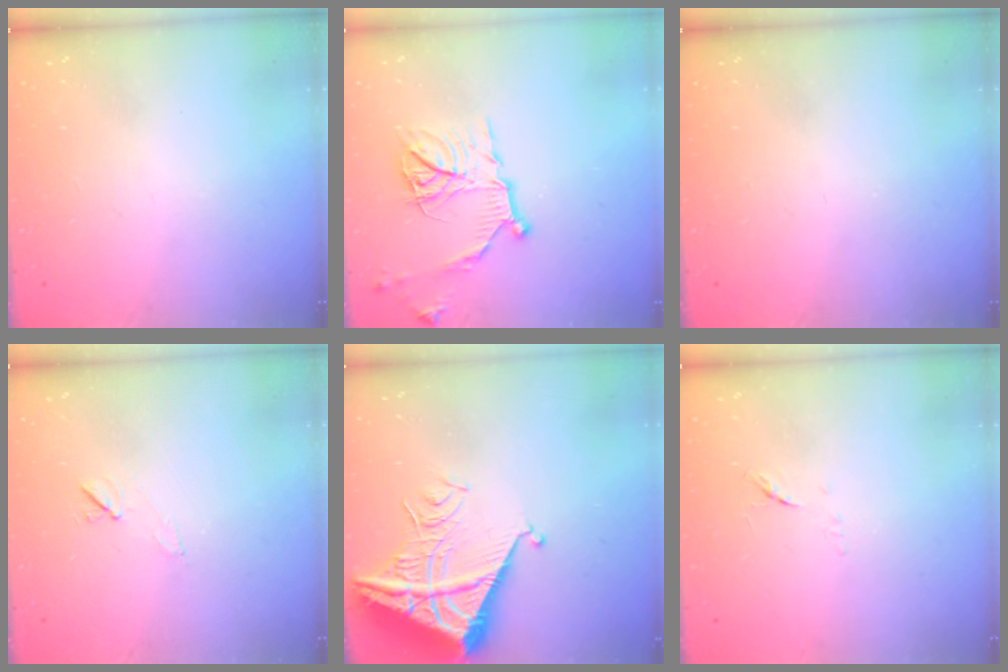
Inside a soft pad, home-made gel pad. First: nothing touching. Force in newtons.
{"total": 14.7, "press": 14.7, "slide": 0.2}
{"total": 0.0}
{"total": 5.2, "press": 4.7, "slide": 2.1}
{"total": 7.8, "press": 7.8, "slide": 0.7}
{"total": 6.2, "press": 6.1, "slide": 0.9}